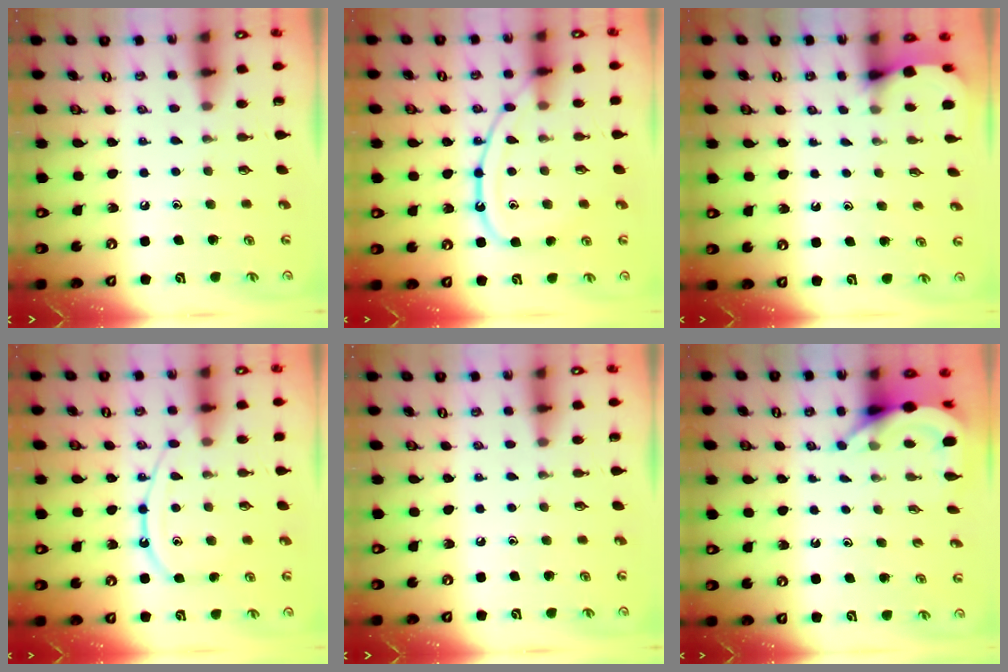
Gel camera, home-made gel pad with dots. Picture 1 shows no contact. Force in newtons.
{"total": 12.8, "press": 12.8, "slide": 1.4}
{"total": 3.0, "press": 3.0, "slide": 0.4}
{"total": 11.1, "press": 11.1, "slide": 1.2}
{"total": 0.0}
{"total": 5.8, "press": 5.8, "slide": 0.5}